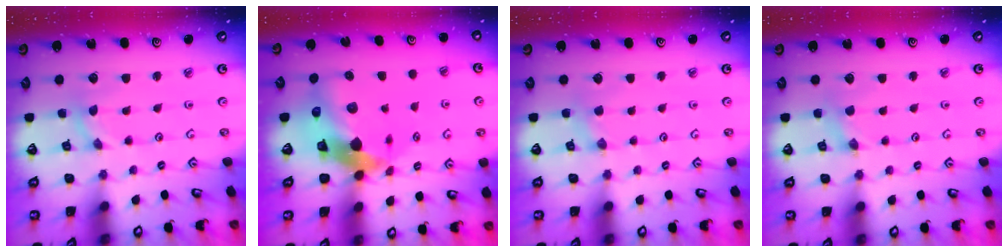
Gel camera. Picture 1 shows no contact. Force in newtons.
{"total": 14.0, "press": 13.8, "slide": 2.1}
{"total": 1.9, "press": 1.8, "slide": 0.3}
{"total": 0.7, "press": 0.7, "slide": 0.1}